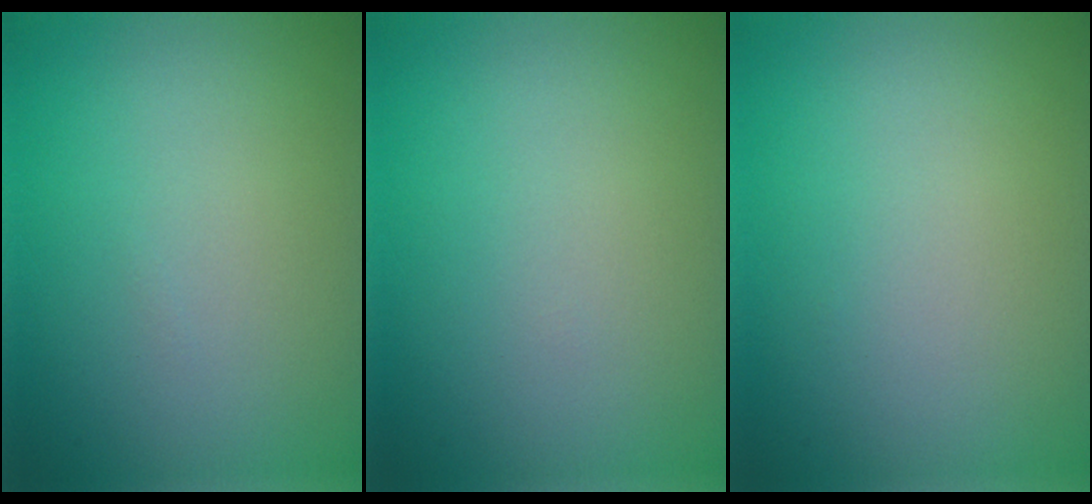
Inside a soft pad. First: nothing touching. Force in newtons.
{"total": 0.0}
{"total": 0.0}